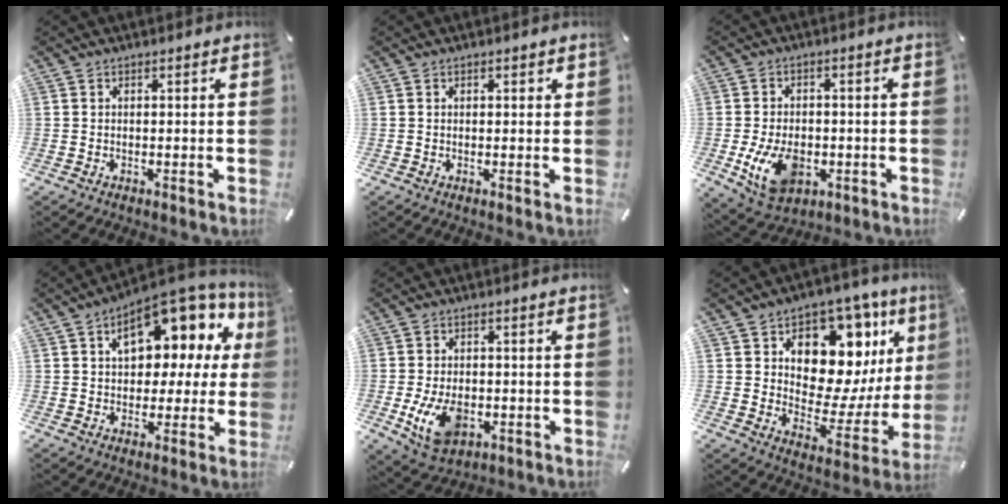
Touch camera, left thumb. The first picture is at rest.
{"total": 0.7, "force": [0.2, 0.6, 0.4], "torque": [0.000, 0.001, 0.000]}
{"total": 11.5, "force": [-3.0, 7.8, 7.8], "torque": [-0.159, -0.001, -0.052]}
{"total": 13.8, "force": [6.8, 8.2, 8.7], "torque": [-0.116, -0.052, 0.117]}
{"total": 10.1, "force": [-2.5, 6.7, 7.1], "torque": [-0.140, -0.003, -0.044]}
{"total": 15.0, "force": [8.1, 9.9, 7.8], "torque": [-0.104, -0.077, 0.140]}